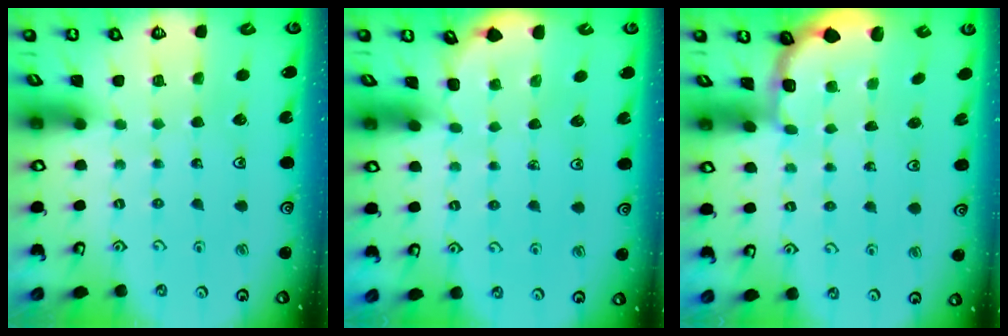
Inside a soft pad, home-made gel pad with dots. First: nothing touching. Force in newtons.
{"total": 2.4, "press": 2.0, "slide": 1.3}
{"total": 1.8, "press": 1.6, "slide": 0.7}